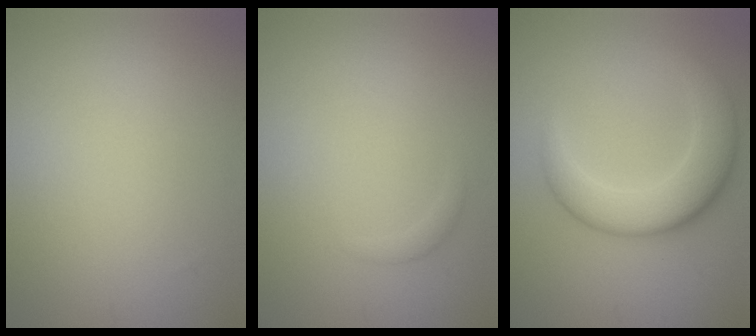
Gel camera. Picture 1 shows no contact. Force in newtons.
{"total": 0.6, "press": 0.6, "slide": 0.0}
{"total": 5.7, "press": 5.7, "slide": 0.2}